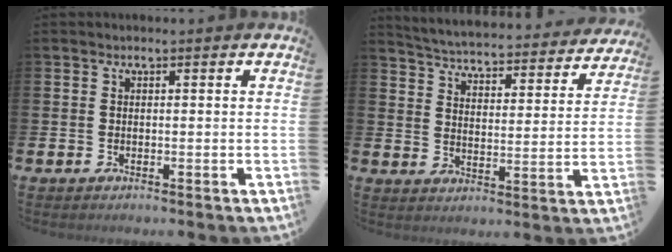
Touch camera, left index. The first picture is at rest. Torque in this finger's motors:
{"motor_torque": [0.69, -1.45, 0.42, 0.13]}